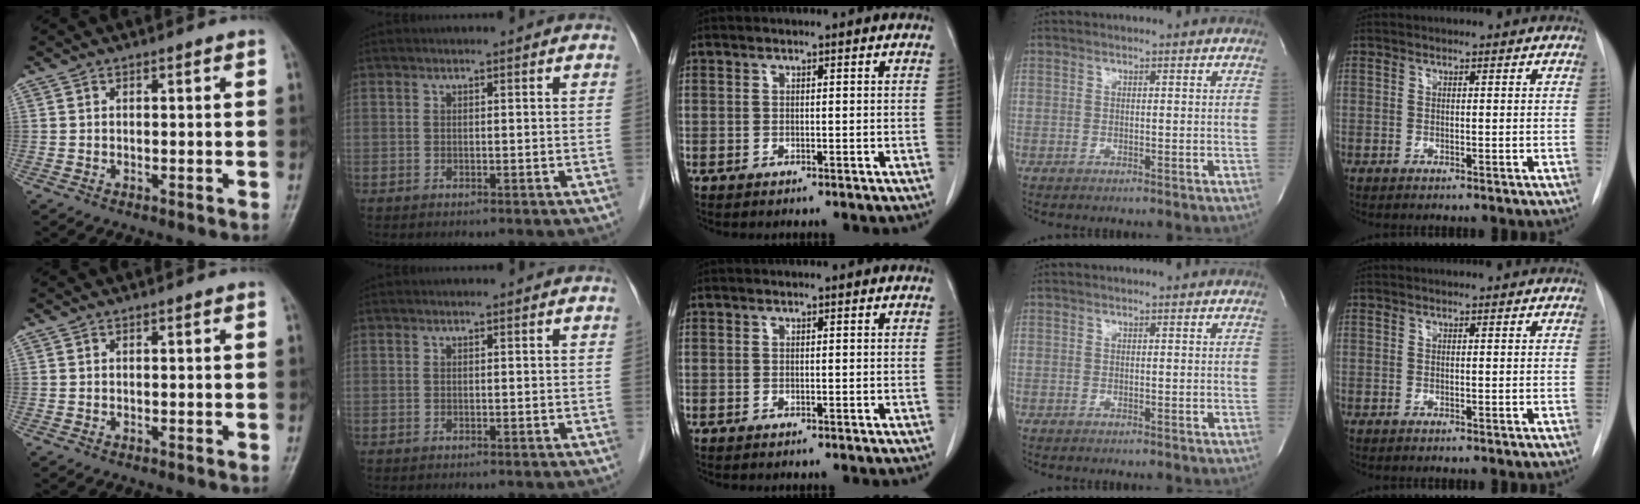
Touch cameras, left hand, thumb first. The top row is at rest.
{}